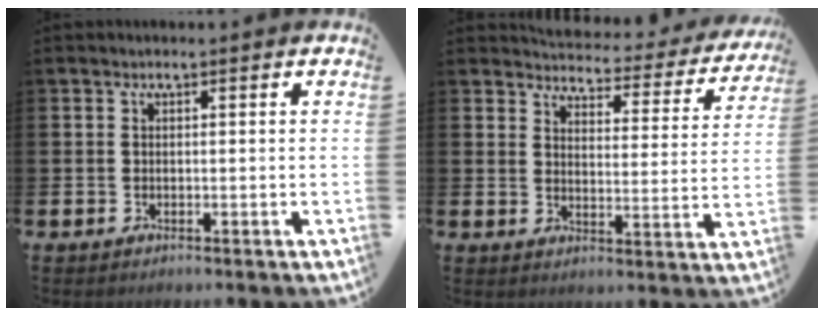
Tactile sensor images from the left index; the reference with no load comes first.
{"total": 3.7, "force": [3.5, 1.0, 0.5], "torque": [-0.020, -0.037, 0.053]}